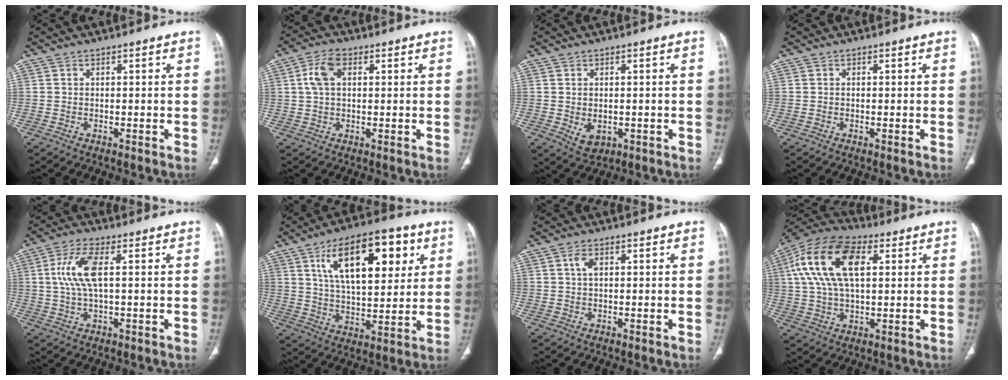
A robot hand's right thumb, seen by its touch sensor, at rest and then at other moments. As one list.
[{"total": 5.8, "force": [1.6, 3.5, 4.4], "torque": [-0.092, 0.013, 0.032]}, {"total": 3.8, "force": [-0.6, 2.6, 2.7], "torque": [-0.036, -0.002, 0.008]}, {"total": 0.0}, {"total": 8.2, "force": [1.4, 2.9, 7.5], "torque": [-0.178, 0.010, 0.028]}, {"total": 20.0, "force": [8.0, 9.3, 15.9], "torque": [-0.214, -0.019, 0.134]}, {"total": 2.4, "force": [0.8, 1.3, 1.9], "torque": [-0.038, 0.007, 0.017]}, {"total": 18.0, "force": [4.9, 9.3, 14.7], "torque": [-0.288, 0.017, 0.083]}]